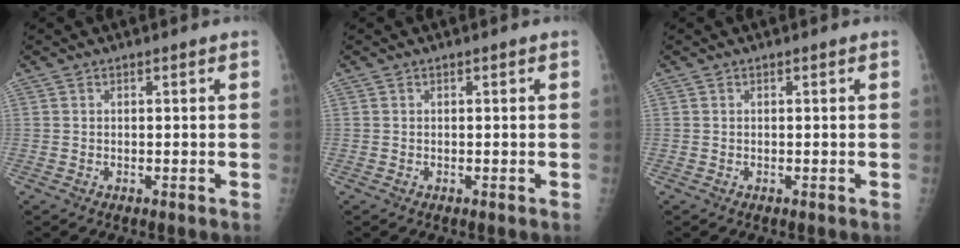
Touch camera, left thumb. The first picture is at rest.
{"total": 0.0}
{"total": 0.0}